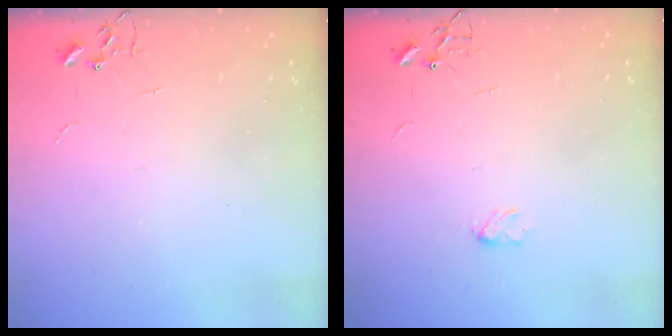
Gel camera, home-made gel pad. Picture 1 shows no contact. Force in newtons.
{"total": 3.3, "press": 3.3, "slide": 0.6}